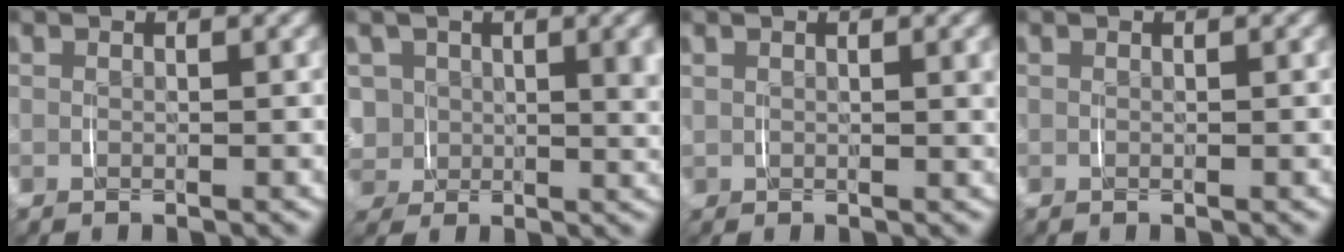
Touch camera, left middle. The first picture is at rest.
{"total": 7.1, "force": [0.5, 6.4, 3.0], "torque": [-0.094, -0.029, 0.013]}
{"total": 1.2, "force": [0.6, 0.9, 0.6], "torque": [-0.008, 0.006, 0.008]}
{"total": 0.0}